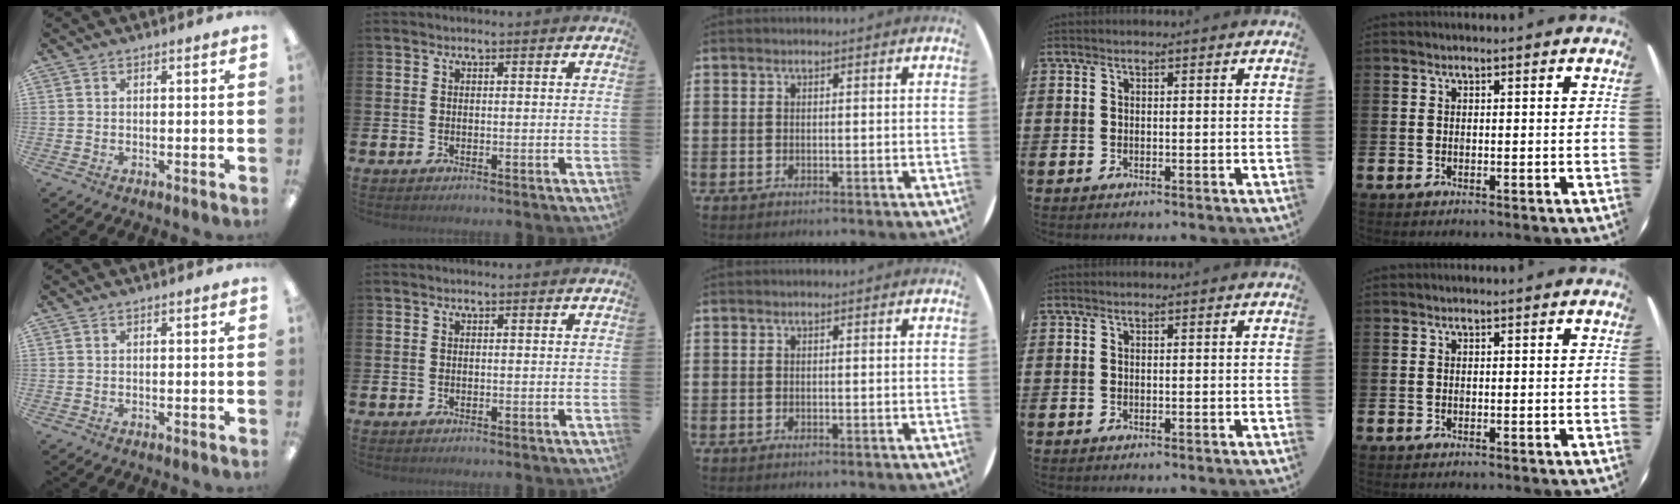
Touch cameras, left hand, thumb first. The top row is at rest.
{}